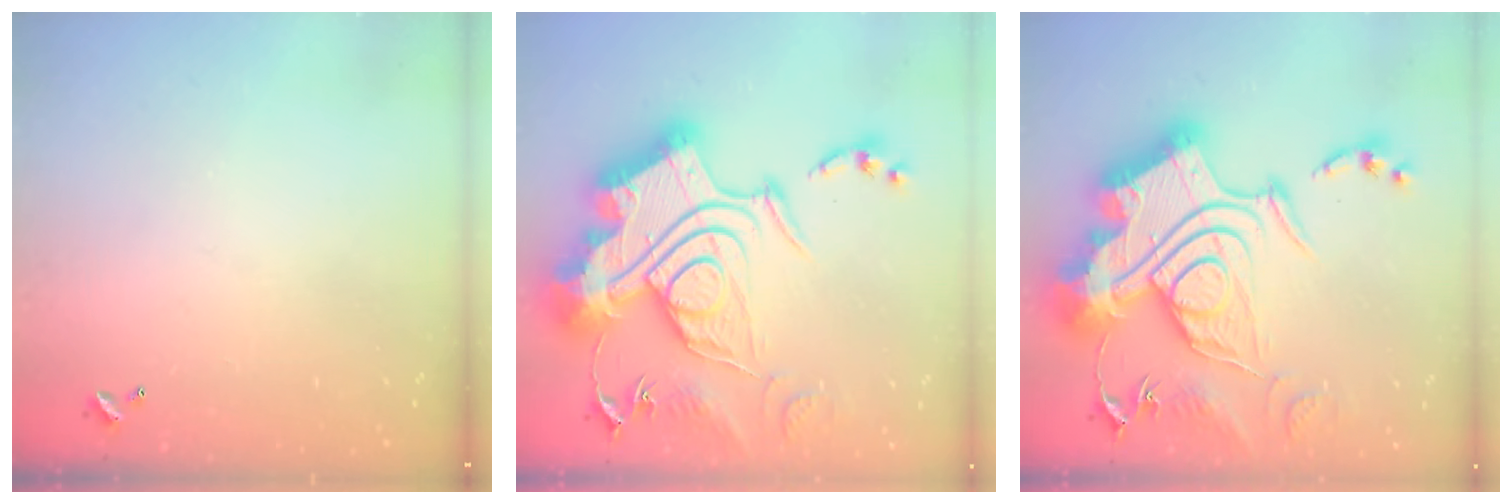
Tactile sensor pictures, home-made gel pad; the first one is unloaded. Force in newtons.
{"total": 1.1, "press": 1.1, "slide": 0.0}
{"total": 1.1, "press": 1.1, "slide": 0.0}